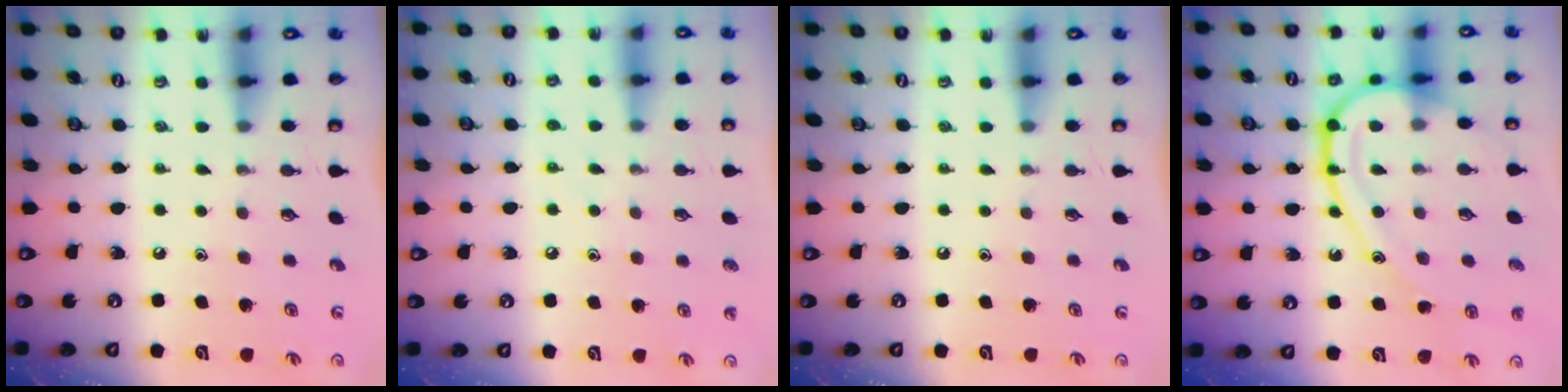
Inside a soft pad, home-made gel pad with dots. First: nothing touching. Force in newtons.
{"total": 6.9, "press": 6.9, "slide": 0.8}
{"total": 0.0}
{"total": 17.9, "press": 17.9, "slide": 1.0}